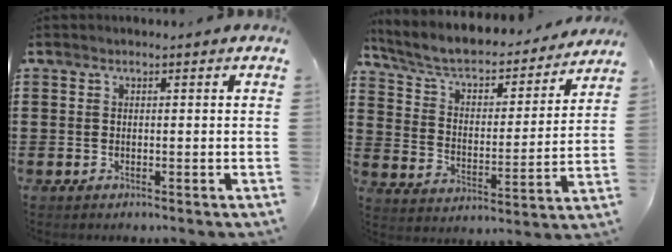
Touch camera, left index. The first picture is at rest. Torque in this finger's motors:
{"motor_torque": [1.55, -0.59, 0.54, 0.20]}